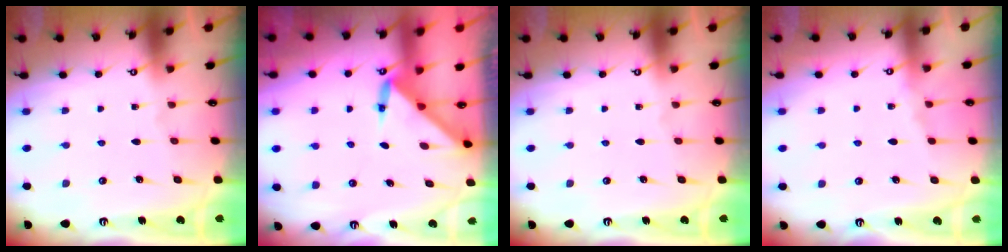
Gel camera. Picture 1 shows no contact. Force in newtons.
{"total": 2.9, "press": 2.9, "slide": 0.2}
{"total": 0.0}
{"total": 3.7, "press": 3.7, "slide": 0.6}